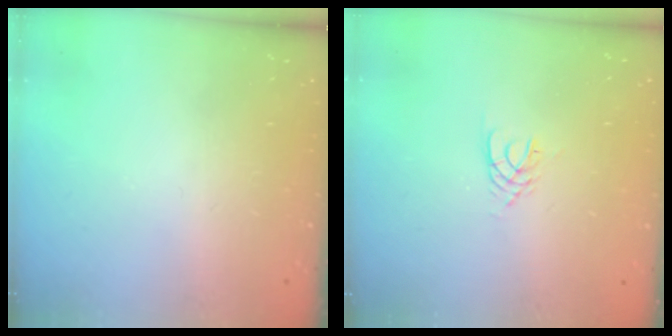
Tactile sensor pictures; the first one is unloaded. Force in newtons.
{"total": 3.0, "press": 2.9, "slide": 0.4}